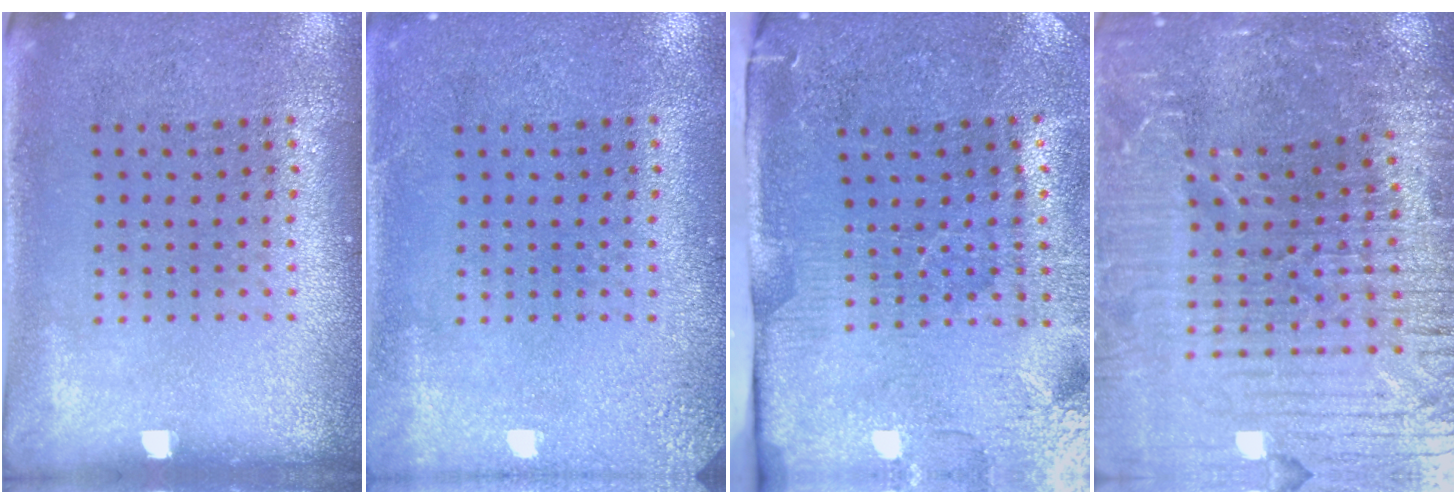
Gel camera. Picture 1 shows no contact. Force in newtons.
{"total": 2.0, "press": 2.0, "slide": 0.3}
{"total": 4.5, "press": 3.7, "slide": 2.5}
{"total": 5.7, "press": 5.2, "slide": 2.3}